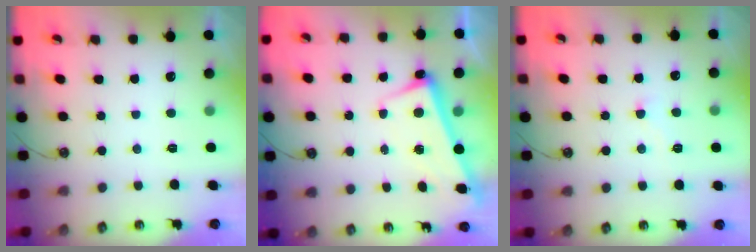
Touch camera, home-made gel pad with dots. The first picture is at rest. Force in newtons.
{"total": 2.6, "press": 2.4, "slide": 1.0}
{"total": 2.3, "press": 2.2, "slide": 0.6}